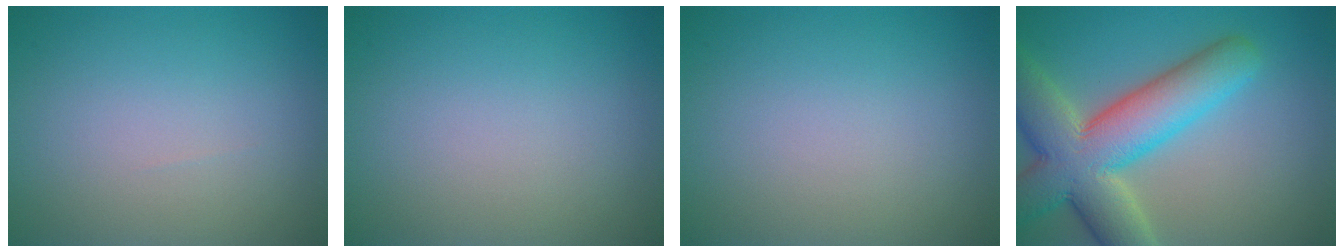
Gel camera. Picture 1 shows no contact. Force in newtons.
{"total": 0.0}
{"total": 0.0}
{"total": 10.7, "press": 10.7, "slide": 0.8}